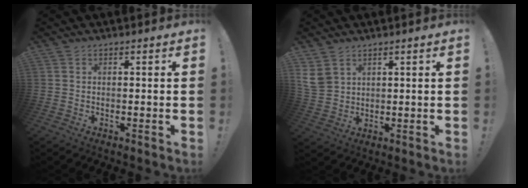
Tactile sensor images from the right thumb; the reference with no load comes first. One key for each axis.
{"total": 6.2, "fx": 3.6, "fy": 4.2, "fz": 2.7, "tx": -0.050, "ty": -0.015, "tz": 0.074}